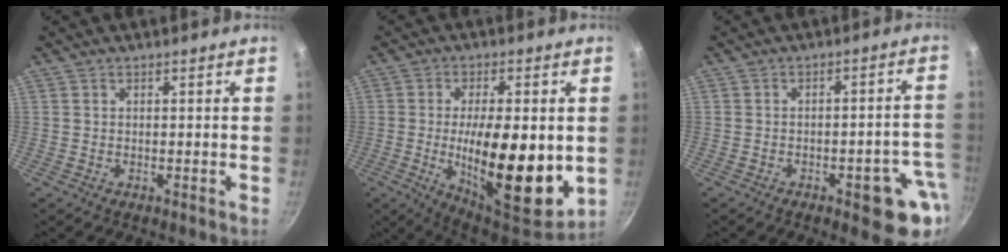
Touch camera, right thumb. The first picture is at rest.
{"total": 19.4, "force": [-1.7, 7.2, 18.0], "torque": [-0.262, -0.016, -0.023]}
{"total": 10.5, "force": [-4.2, 3.9, 8.9], "torque": [-0.065, 0.029, -0.048]}